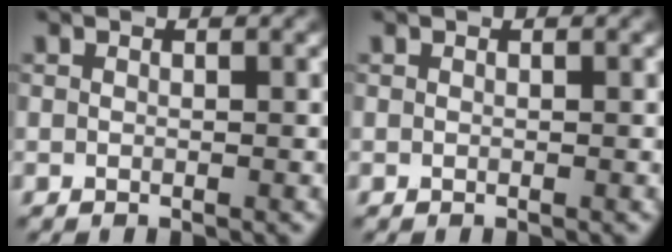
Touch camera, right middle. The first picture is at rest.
{"total": 0.0}